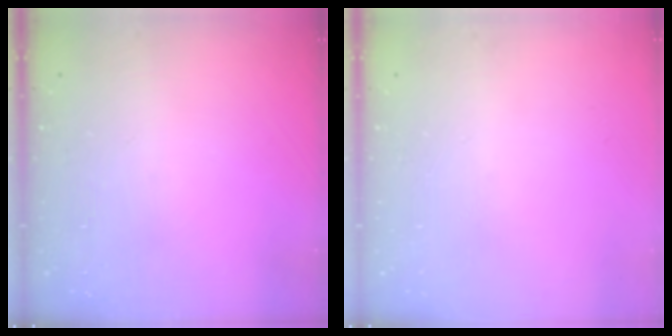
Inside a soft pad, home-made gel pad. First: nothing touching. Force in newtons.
{"total": 0.0}